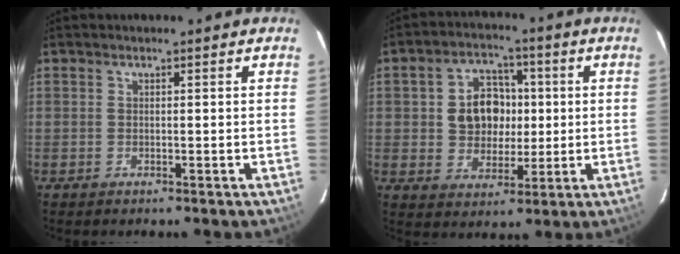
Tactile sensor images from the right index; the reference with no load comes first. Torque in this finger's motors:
{"motor_torque": [0.30, -0.01, 0.53, 0.05]}